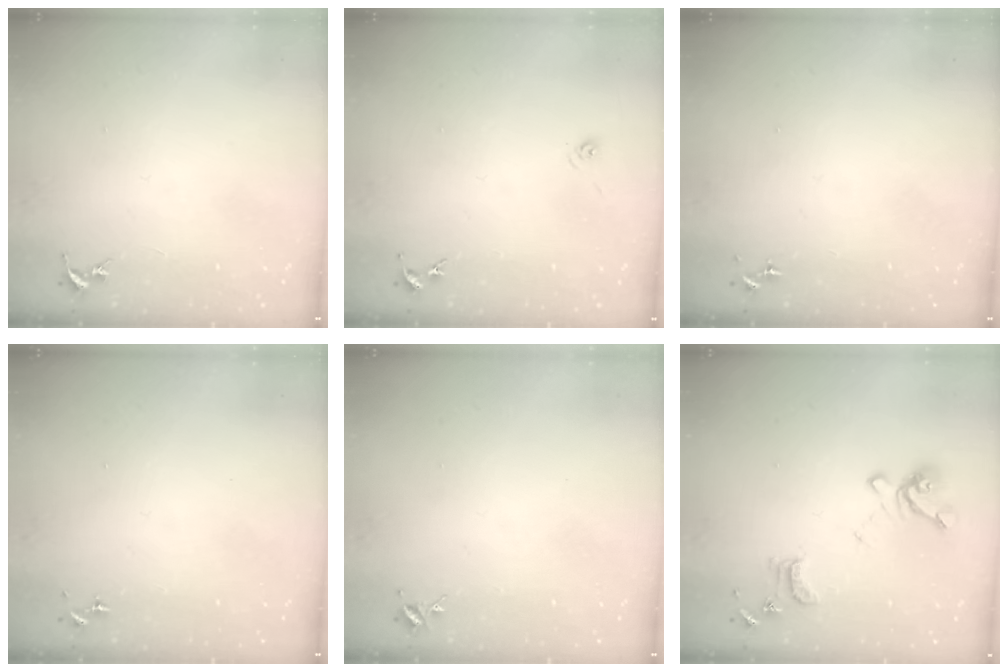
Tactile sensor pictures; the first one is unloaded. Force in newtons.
{"total": 3.1, "press": 2.6, "slide": 1.8}
{"total": 0.0}
{"total": 0.0}
{"total": 4.0, "press": 4.0, "slide": 0.5}
{"total": 14.3, "press": 14.2, "slide": 1.4}